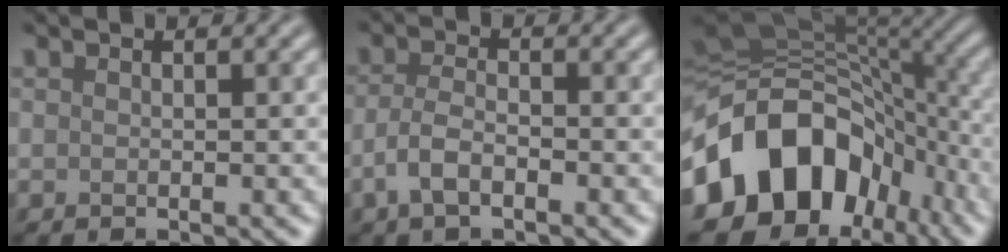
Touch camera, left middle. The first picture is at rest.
{"total": 2.8, "force": [-1.3, 1.1, 2.2], "torque": [-0.047, 0.002, -0.032]}
{"total": 14.9, "force": [-5.3, 10.9, 8.7], "torque": [-0.154, 0.011, -0.109]}